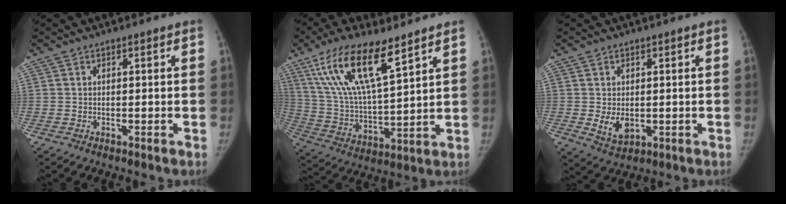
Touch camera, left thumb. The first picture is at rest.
{"total": 17.9, "force": [10.4, 5.1, 13.7], "torque": [-0.258, -0.038, 0.206]}
{"total": 4.6, "force": [-0.3, 3.3, 3.3], "torque": [-0.046, -0.011, 0.007]}